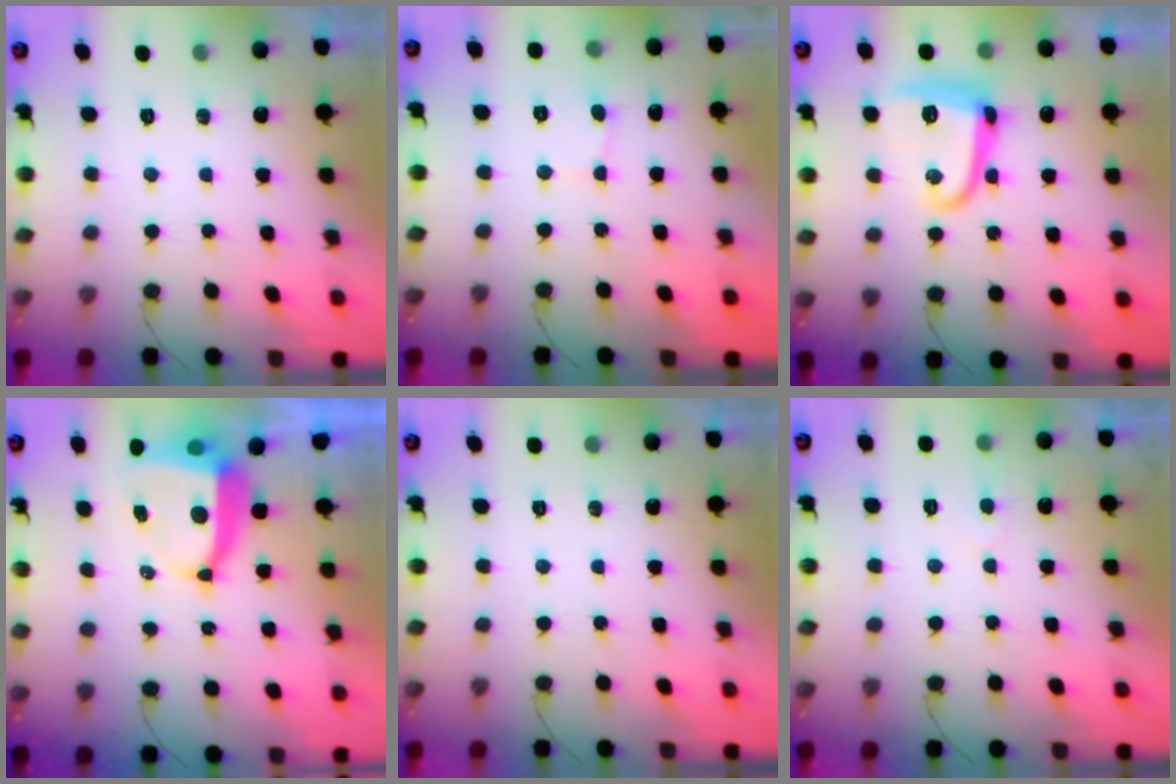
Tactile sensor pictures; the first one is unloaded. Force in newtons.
{"total": 3.6, "press": 3.5, "slide": 0.4}
{"total": 12.9, "press": 12.8, "slide": 0.6}
{"total": 9.0, "press": 8.9, "slide": 1.1}
{"total": 0.0}
{"total": 2.6, "press": 2.6, "slide": 0.4}